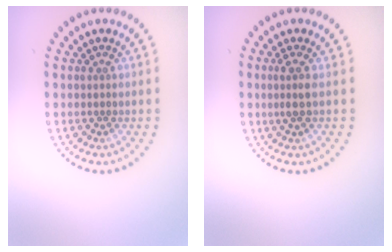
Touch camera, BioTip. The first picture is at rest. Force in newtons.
{"total": 1.5, "press": 1.2, "slide": 0.9}